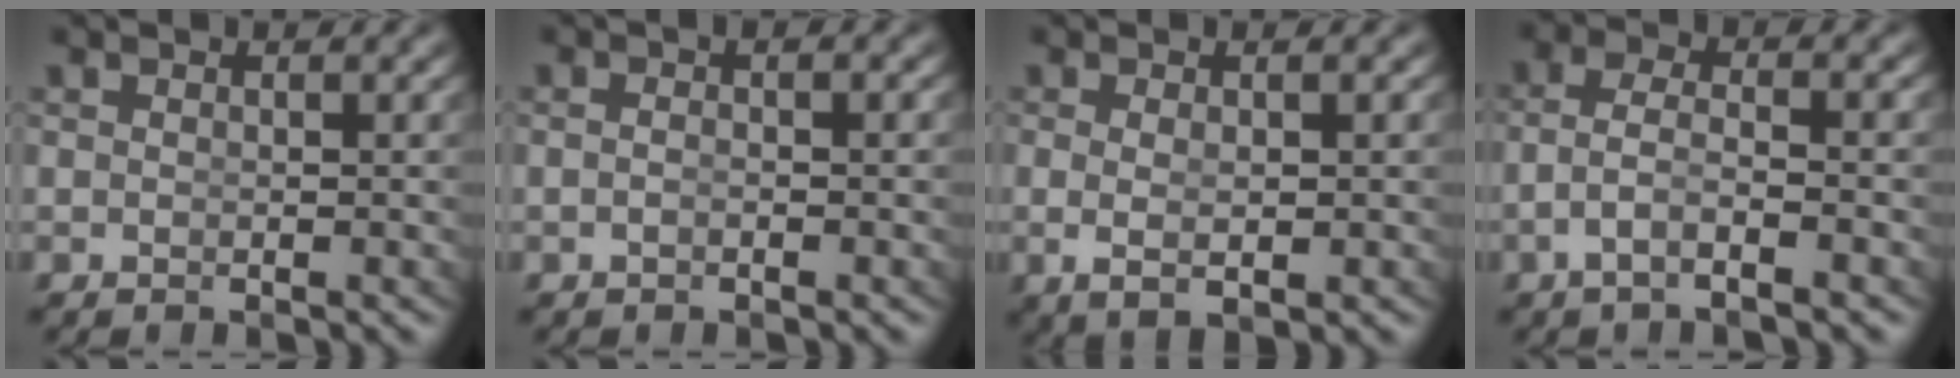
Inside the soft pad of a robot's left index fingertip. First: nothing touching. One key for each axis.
{"total": 0.9, "fx": -0.5, "fy": -0.3, "fz": 0.6, "tx": -0.012, "ty": -0.002, "tz": -0.008}
{"total": 2.4, "fx": -0.3, "fy": 0.5, "fz": 2.3, "tx": -0.050, "ty": -0.016, "tz": 0.011}
{"total": 3.3, "fx": -1.7, "fy": 1.0, "fz": 2.6, "tx": -0.061, "ty": -0.018, "tz": -0.023}